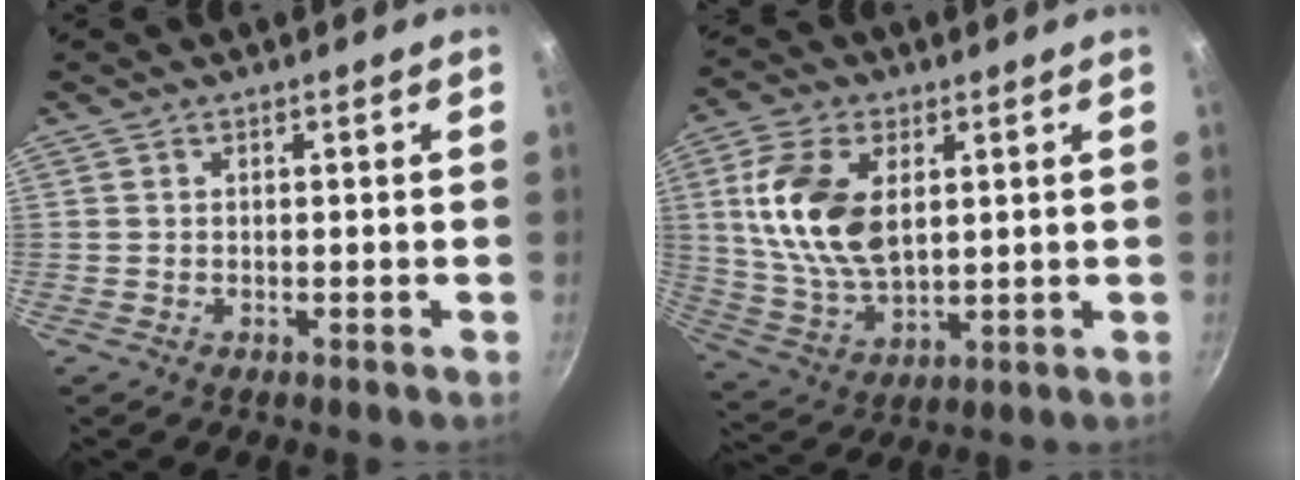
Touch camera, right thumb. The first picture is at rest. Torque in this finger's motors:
{"motor_torque": [0.30, 0.54, 1.87, 0.17, 0.49]}